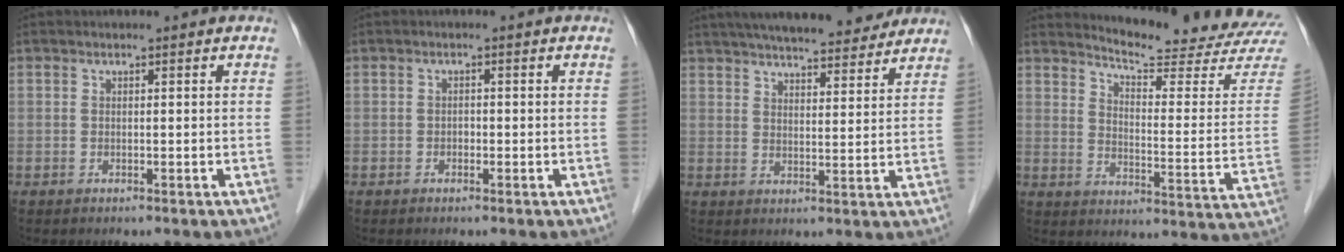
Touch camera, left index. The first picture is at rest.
{"total": 1.1, "force": [-0.9, 0.5, 0.4], "torque": [-0.004, -0.003, -0.016]}
{"total": 19.0, "force": [16.4, 3.7, 8.7], "torque": [-0.135, 0.029, 0.227]}
{"total": 18.2, "force": [17.8, -0.6, 4.1], "torque": [-0.065, -0.136, 0.208]}